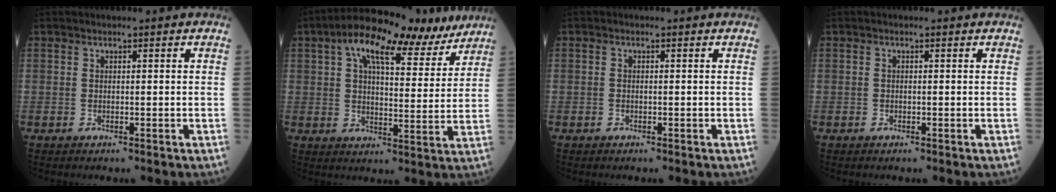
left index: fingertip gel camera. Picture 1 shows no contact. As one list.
[{"total": 14.9, "force": [10.2, 4.9, 9.6], "torque": [-0.147, 0.031, 0.154]}, {"total": 0.0}, {"total": 0.0}]